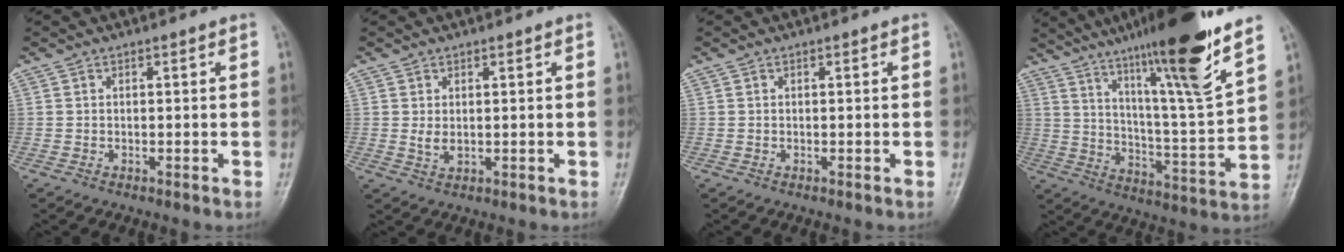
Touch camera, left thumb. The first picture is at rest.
{"total": 2.4, "force": [0.8, 1.4, 1.8], "torque": [-0.026, -0.009, 0.019]}
{"total": 0.0}
{"total": 22.1, "force": [15.2, 1.0, 16.0], "torque": [-0.230, -0.066, 0.246]}